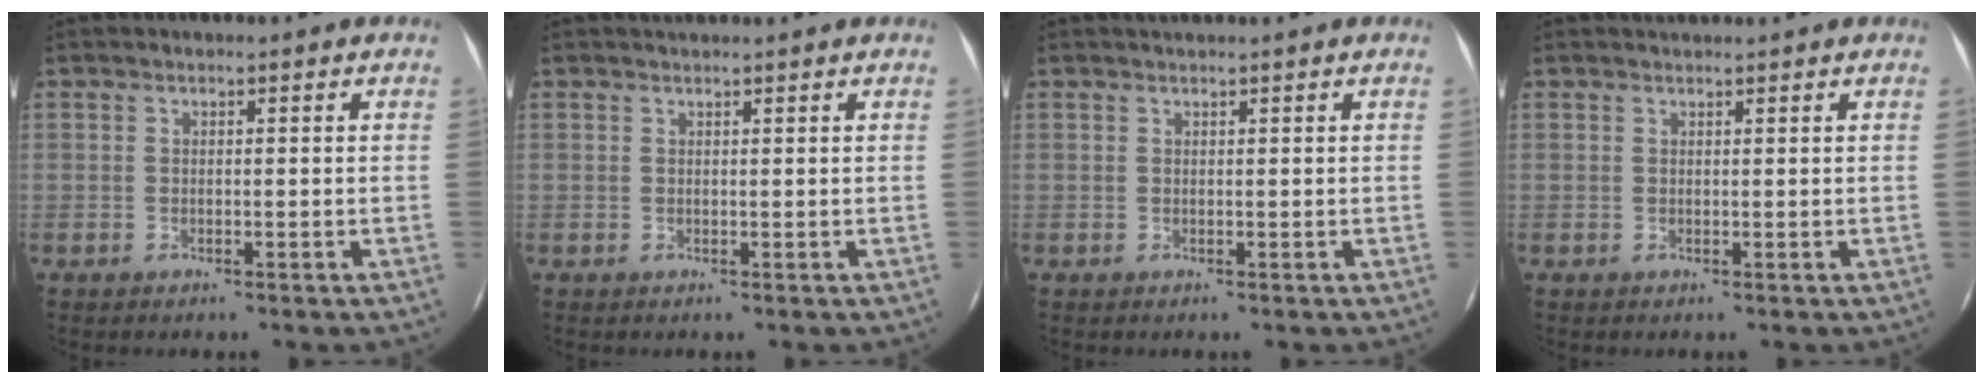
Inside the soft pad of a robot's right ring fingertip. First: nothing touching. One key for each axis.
{"total": 1.0, "fx": 1.0, "fy": -0.2, "fz": 0.2, "tx": -0.011, "ty": -0.002, "tz": 0.015}
{"total": 0.9, "fx": 0.8, "fy": -0.3, "fz": 0.3, "tx": -0.013, "ty": -0.004, "tz": 0.011}
{"total": 1.1, "fx": 1.1, "fy": -0.2, "fz": 0.2, "tx": -0.009, "ty": -0.001, "tz": 0.017}